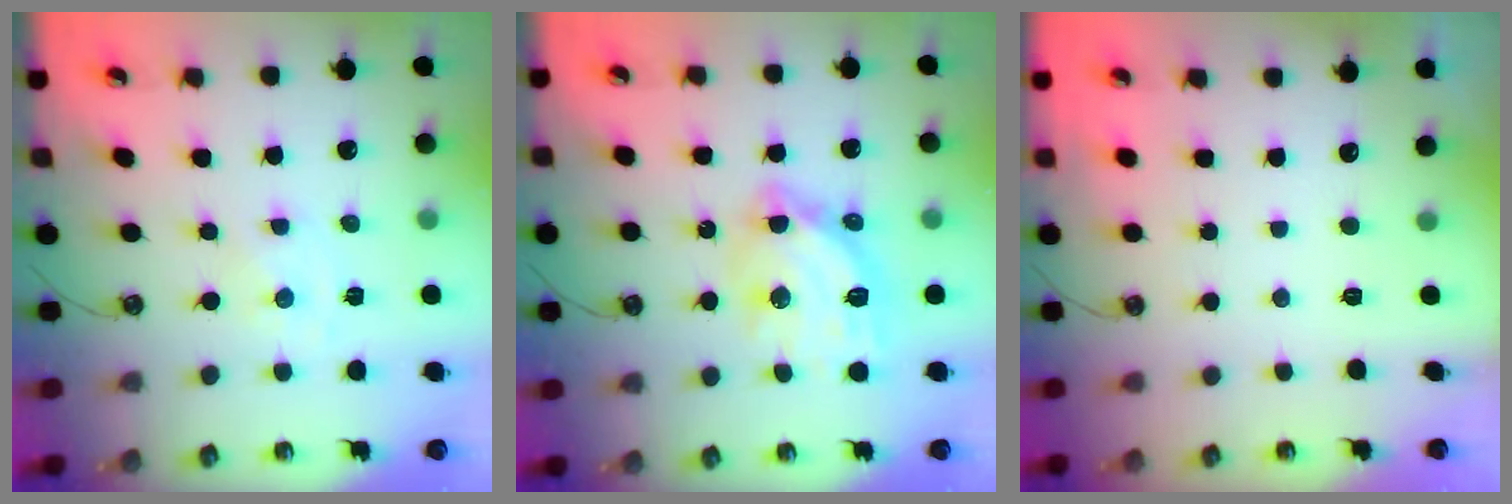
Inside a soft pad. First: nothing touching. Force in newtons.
{"total": 15.1, "press": 15.1, "slide": 1.5}
{"total": 0.0}